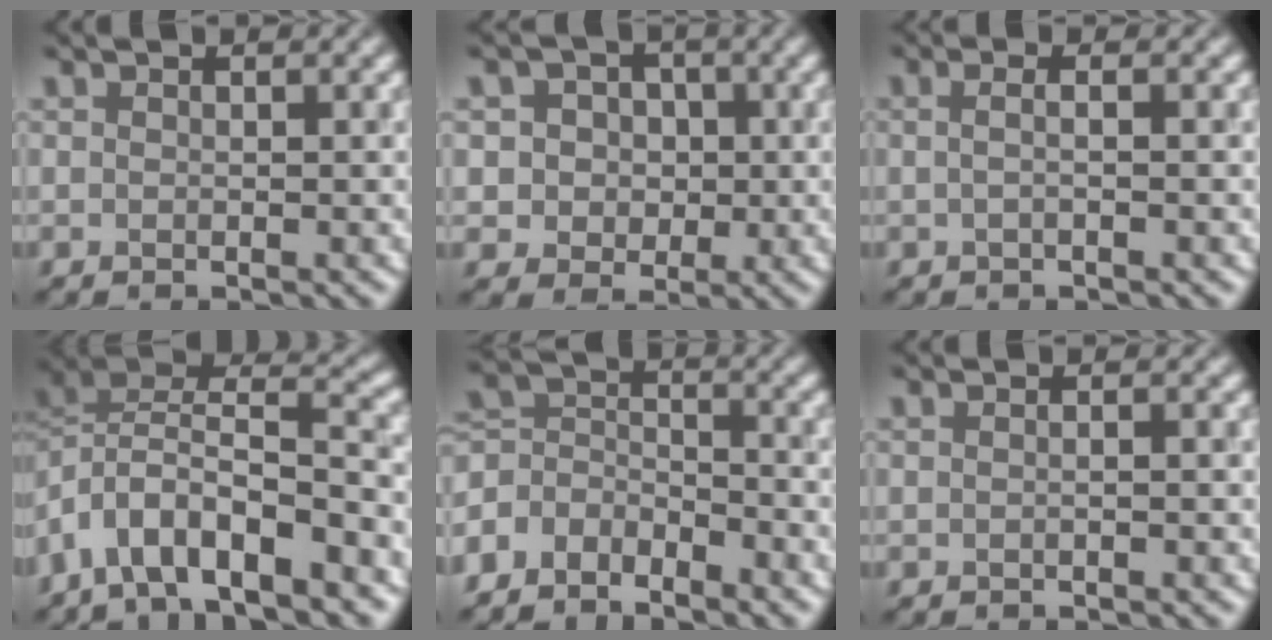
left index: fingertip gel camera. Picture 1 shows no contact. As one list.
[{"total": 3.9, "force": [0.5, 3.7, 1.2], "torque": [-0.008, 0.011, 0.003]}, {"total": 1.8, "force": [0.2, 1.0, 1.5], "torque": [-0.005, 0.001, -0.021]}, {"total": 9.3, "force": [-5.3, 4.0, 6.6], "torque": [-0.113, 0.012, -0.084]}, {"total": 4.4, "force": [-3.9, 1.9, 0.9], "torque": [-0.018, 0.005, -0.077]}, {"total": 1.3, "force": [0.0, 0.8, 1.0], "torque": [0.007, -0.006, -0.019]}]